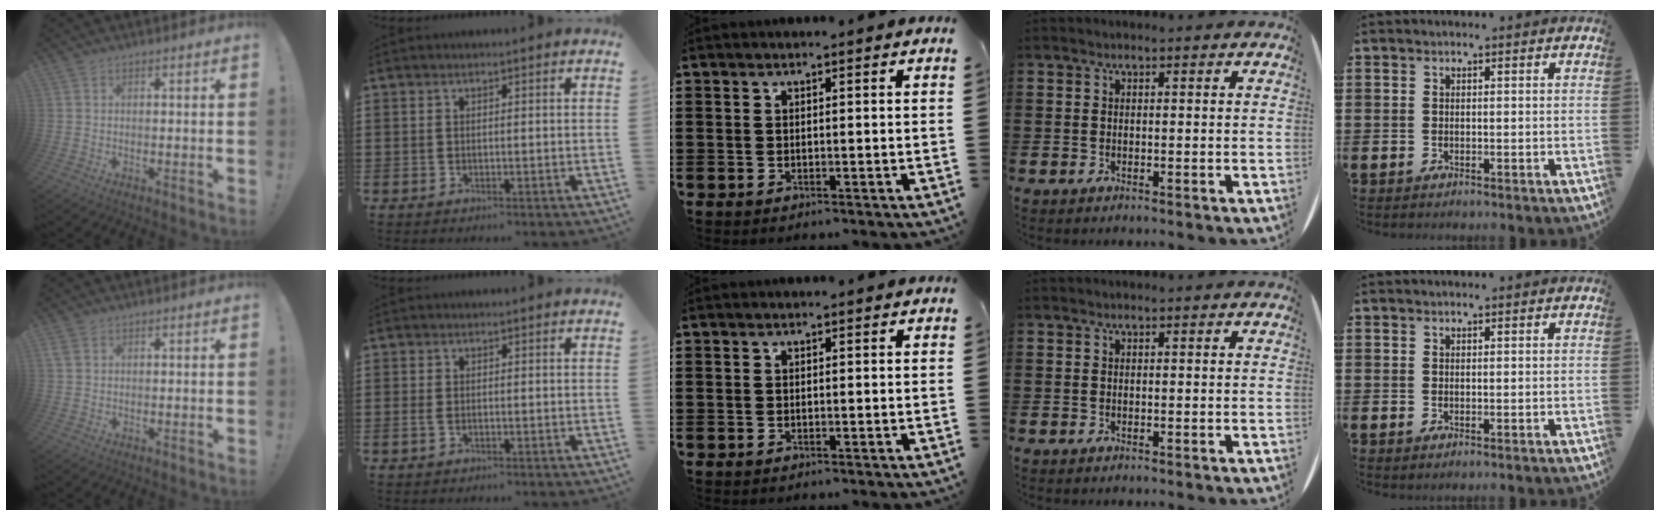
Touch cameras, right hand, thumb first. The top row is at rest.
{"thumb": {"total": 2.6, "force": [1.3, 1.8, 1.4], "torque": [-0.033, 0.007, 0.027]}, "index": {"total": 1.2, "force": [-0.3, 0.6, 0.9], "torque": [-0.019, 0.002, -0.007]}}